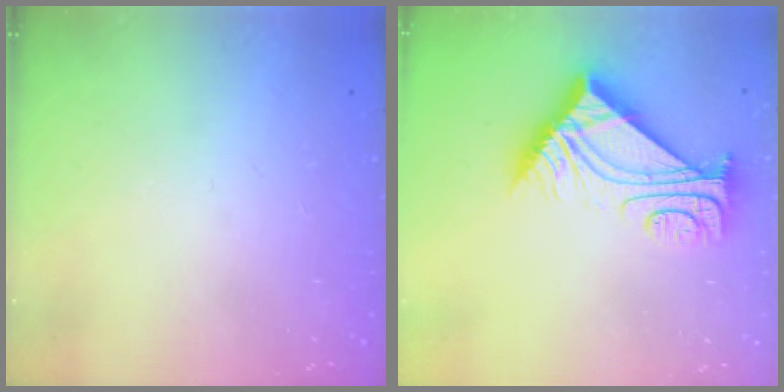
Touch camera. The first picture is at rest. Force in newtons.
{"total": 10.5, "press": 10.5, "slide": 0.5}